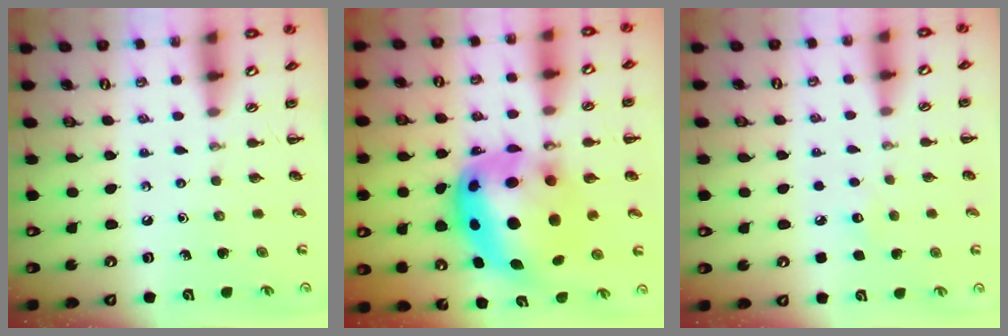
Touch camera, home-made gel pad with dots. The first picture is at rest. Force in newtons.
{"total": 17.3, "press": 16.7, "slide": 4.5}
{"total": 5.2, "press": 5.0, "slide": 1.3}